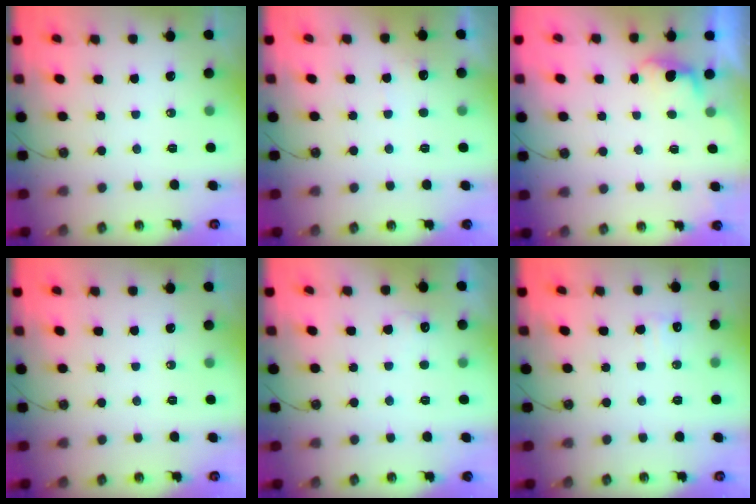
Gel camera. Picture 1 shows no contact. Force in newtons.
{"total": 4.2, "press": 4.0, "slide": 1.2}
{"total": 1.3, "press": 1.0, "slide": 0.8}
{"total": 0.0}
{"total": 3.9, "press": 3.7, "slide": 1.1}
{"total": 6.0, "press": 5.9, "slide": 1.3}